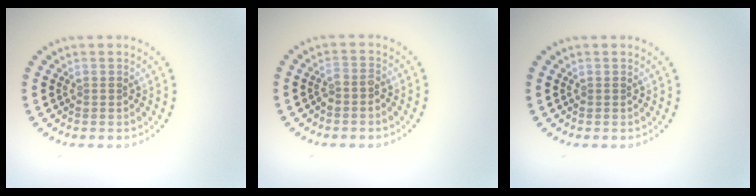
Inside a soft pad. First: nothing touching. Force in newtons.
{"total": 1.1, "press": 0.8, "slide": 0.7}
{"total": 0.0}